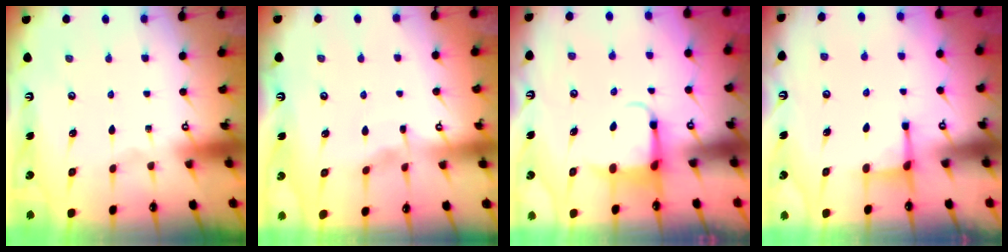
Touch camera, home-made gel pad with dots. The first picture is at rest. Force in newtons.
{"total": 2.9, "press": 2.9, "slide": 0.5}
{"total": 3.9, "press": 3.8, "slide": 0.7}
{"total": 2.2, "press": 2.1, "slide": 0.7}